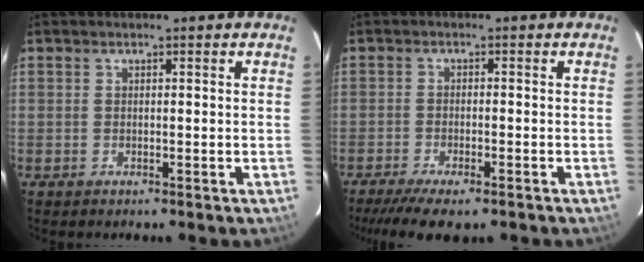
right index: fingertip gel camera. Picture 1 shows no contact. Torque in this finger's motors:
{"motor_torque": [0.95, -0.76, 0.34, 0.11]}